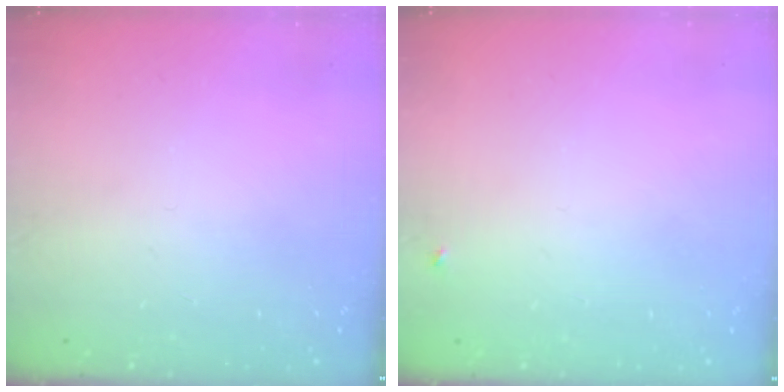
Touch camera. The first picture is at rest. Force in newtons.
{"total": 3.5, "press": 3.4, "slide": 0.5}